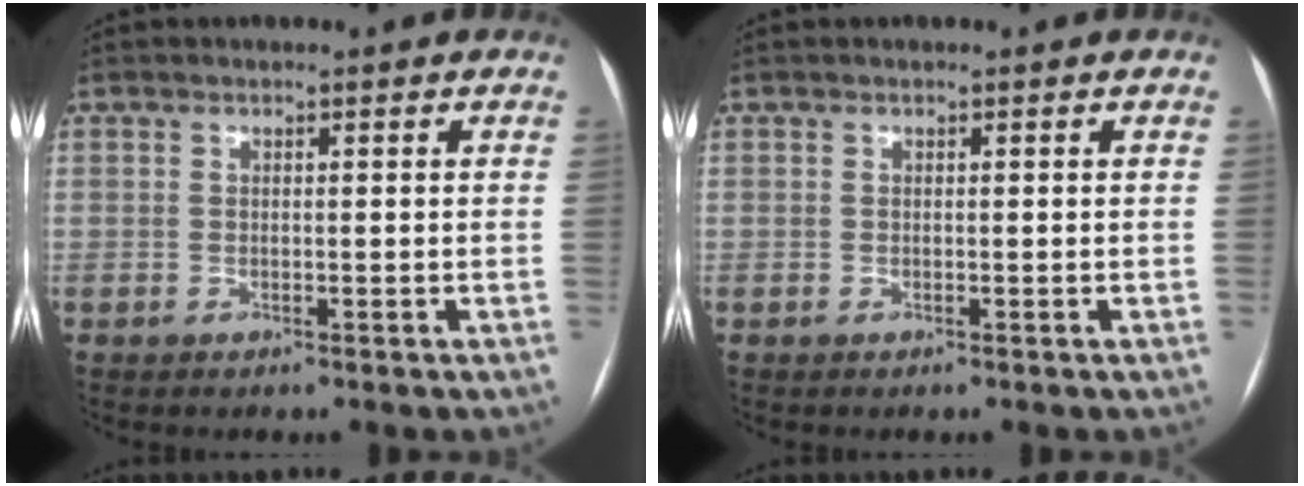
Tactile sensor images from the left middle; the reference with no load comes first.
{"total": 0.0}